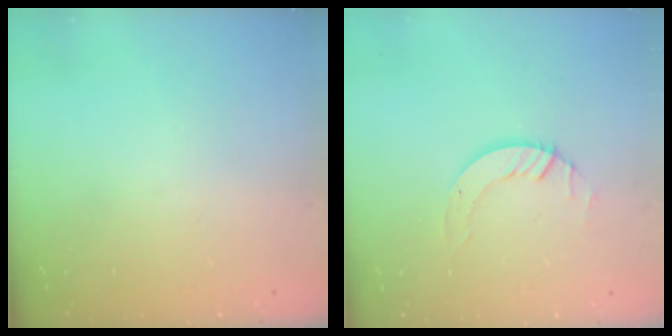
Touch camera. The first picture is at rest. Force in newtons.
{"total": 4.5, "press": 4.5, "slide": 0.4}